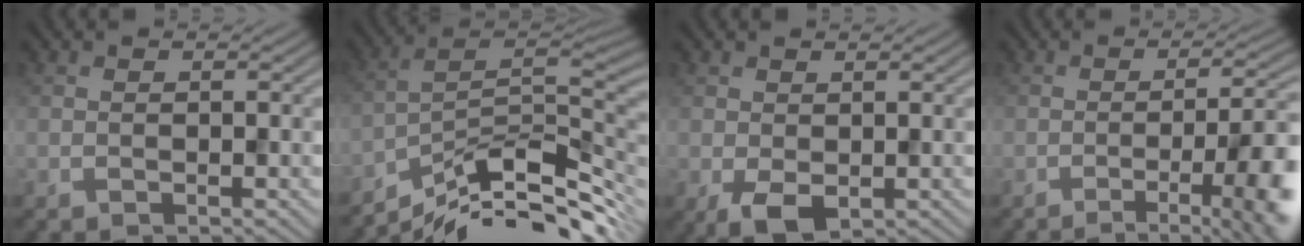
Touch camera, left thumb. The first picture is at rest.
{"total": 13.0, "force": [-9.5, 3.6, 8.1], "torque": [-0.146, 0.002, -0.164]}
{"total": 2.9, "force": [-0.7, 1.8, 2.1], "torque": [-0.050, -0.008, -0.009]}
{"total": 11.3, "force": [-4.0, 2.8, 10.1], "torque": [-0.122, -0.002, -0.061]}